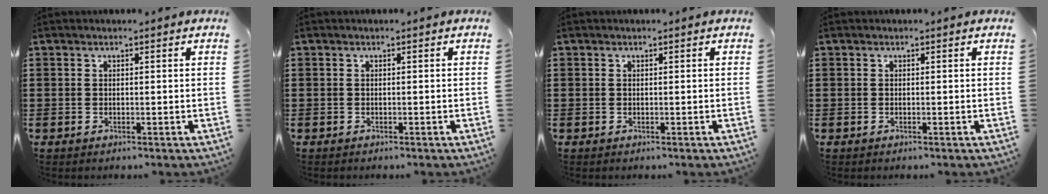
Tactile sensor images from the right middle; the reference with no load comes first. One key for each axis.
{"total": 0.0}
{"total": 0.0}
{"total": 0.0}